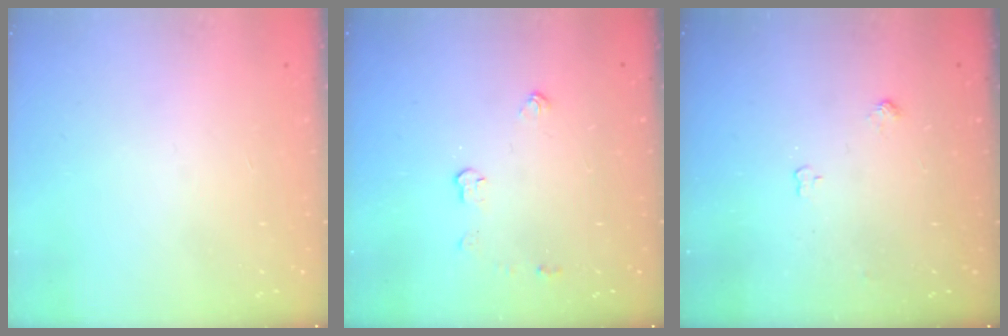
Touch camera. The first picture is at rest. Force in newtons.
{"total": 3.9, "press": 3.9, "slide": 0.2}
{"total": 5.3, "press": 5.3, "slide": 0.8}